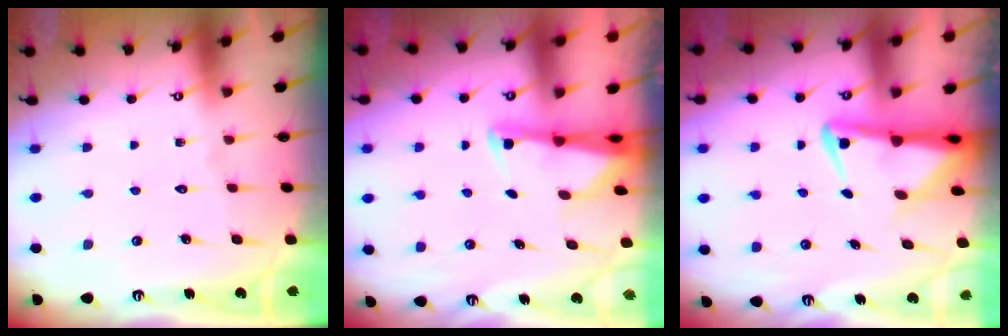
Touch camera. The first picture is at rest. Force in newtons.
{"total": 2.5, "press": 2.5, "slide": 0.5}
{"total": 4.8, "press": 4.7, "slide": 0.9}